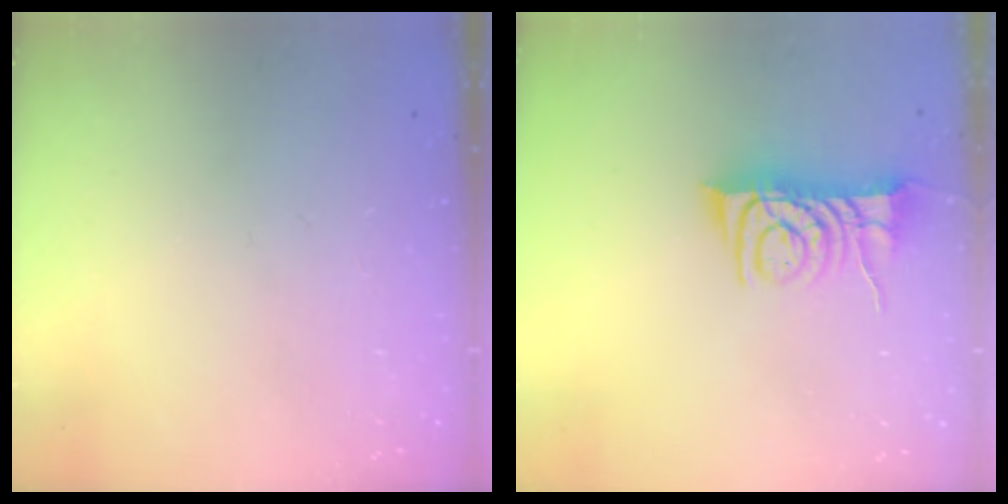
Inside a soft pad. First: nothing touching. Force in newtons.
{"total": 9.1, "press": 9.1, "slide": 0.5}